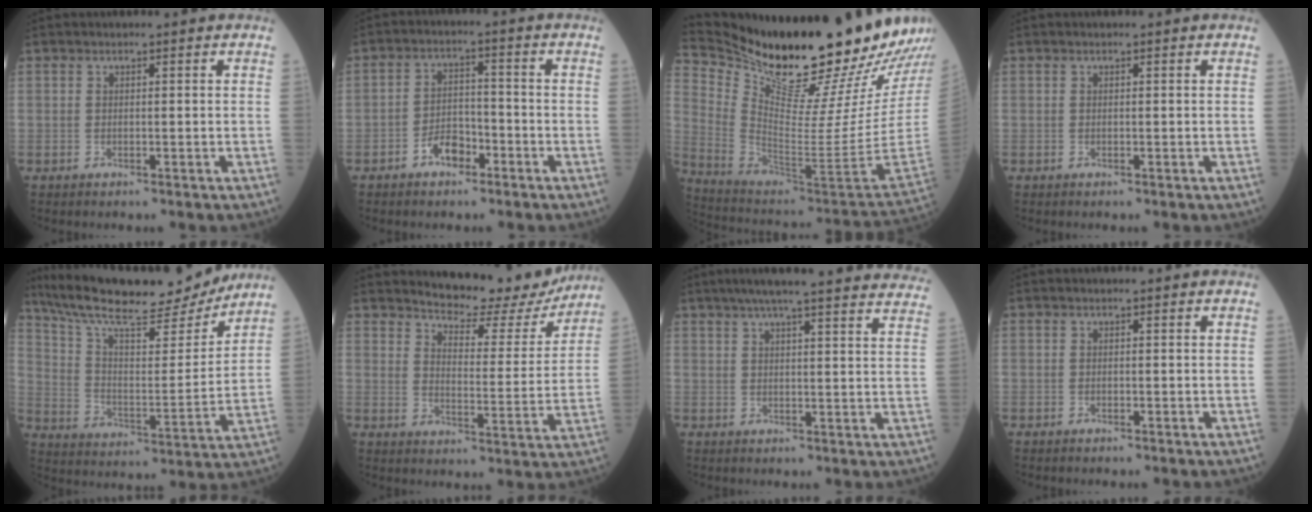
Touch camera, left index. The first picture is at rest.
{"total": 4.4, "force": [-2.7, 2.4, 2.4], "torque": [-0.045, 0.009, -0.051]}
{"total": 31.2, "force": [26.7, 3.2, 15.8], "torque": [-0.273, -0.103, 0.394]}
{"total": 0.0}
{"total": 20.0, "force": [17.8, 3.1, 8.6], "torque": [-0.152, -0.002, 0.280]}
{"total": 13.2, "force": [12.5, 3.1, 2.9], "torque": [-0.038, -0.026, 0.155]}
{"total": 26.7, "force": [24.2, 1.3, 11.3], "torque": [-0.167, -0.024, 0.288]}
{"total": 0.0}